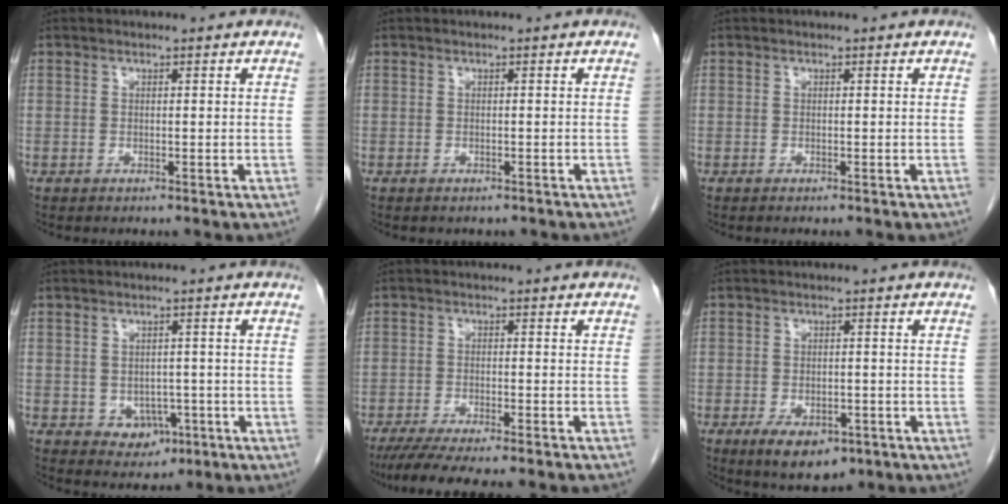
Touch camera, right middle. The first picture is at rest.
{"total": 2.1, "force": [-1.7, 0.9, 0.7], "torque": [-0.011, -0.002, -0.016]}
{"total": 0.0}
{"total": 4.0, "force": [-1.2, 3.2, 2.0], "torque": [-0.016, 0.005, -0.003]}
{"total": 11.7, "force": [-10.0, 0.4, 6.1], "torque": [-0.074, -0.020, -0.146]}
{"total": 7.2, "force": [-4.2, 3.7, 4.6], "torque": [-0.065, -0.003, -0.055]}